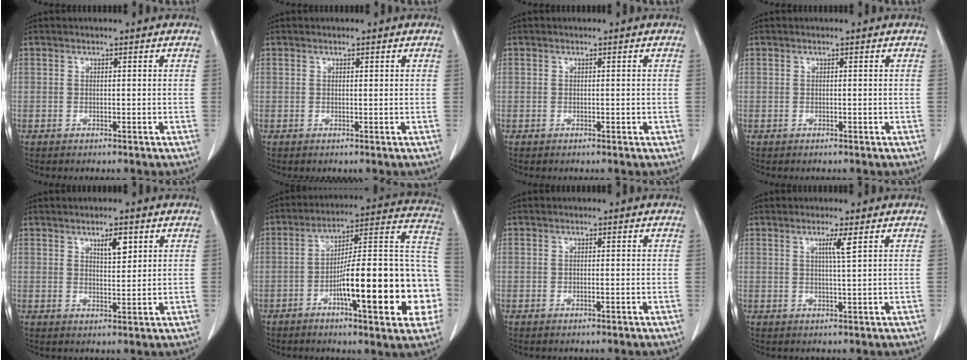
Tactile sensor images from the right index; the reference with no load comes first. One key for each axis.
{"total": 0.0}
{"total": 0.6, "fx": 0.0, "fy": 0.4, "fz": 0.5, "tx": -0.001, "ty": 0.002, "tz": 0.002}
{"total": 0.0}
{"total": 3.7, "fx": 2.0, "fy": 1.1, "fz": 2.9, "tx": -0.048, "ty": -0.003, "tz": 0.034}
{"total": 22.5, "fx": -6.1, "fy": 3.9, "fz": 21.3, "tx": -0.233, "ty": 0.031, "tz": -0.079}
{"total": 0.6, "fx": -0.1, "fy": 0.1, "fz": 0.6, "tx": -0.010, "ty": -0.001, "tz": 0.002}
{"total": 2.6, "fx": 1.1, "fy": -0.5, "fz": 2.3, "tx": -0.042, "ty": -0.004, "tz": 0.021}